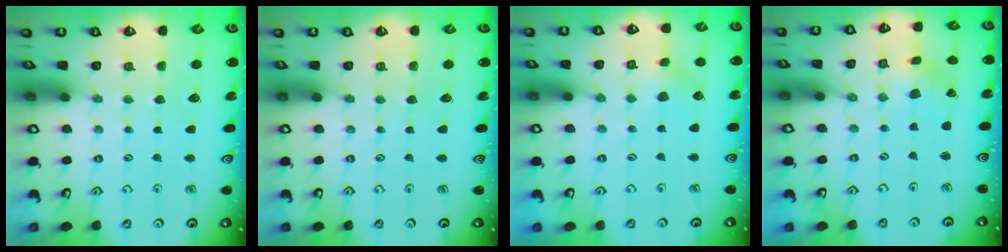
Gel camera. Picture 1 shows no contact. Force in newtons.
{"total": 0.0}
{"total": 3.1, "press": 3.1, "slide": 0.4}
{"total": 1.1, "press": 1.0, "slide": 0.1}